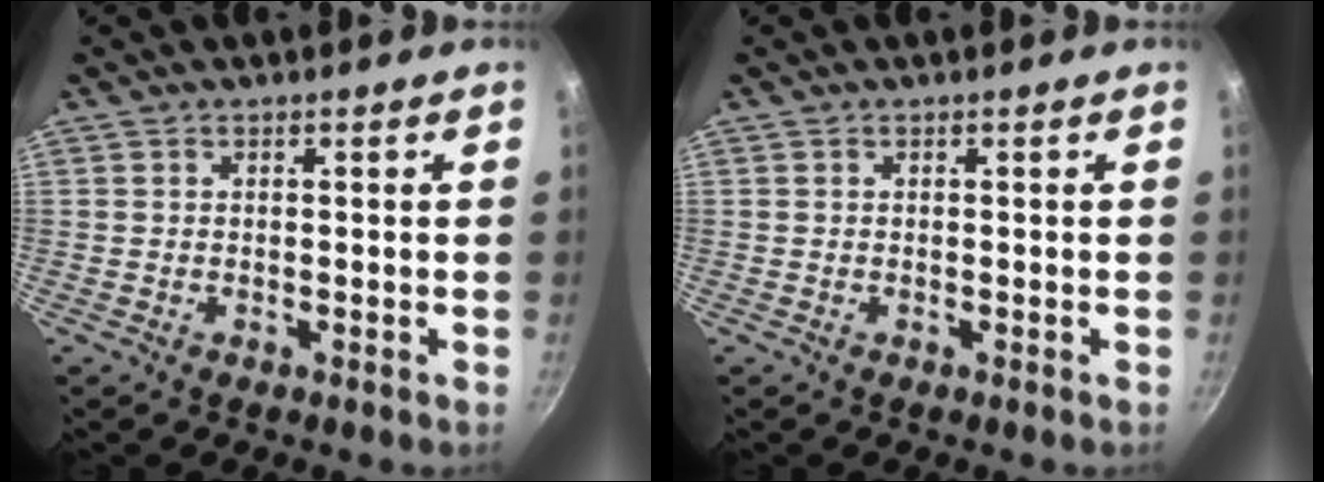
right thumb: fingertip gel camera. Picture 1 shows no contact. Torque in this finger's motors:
{"motor_torque": [-0.05, 0.15, -0.07, -0.15, 0.05]}